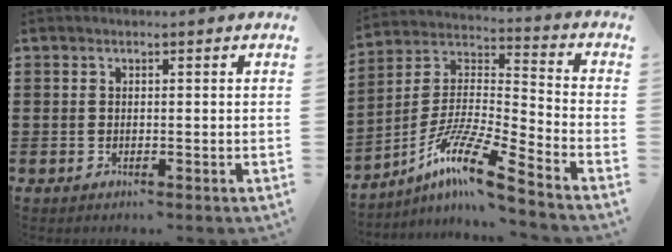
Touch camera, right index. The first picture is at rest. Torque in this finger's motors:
{"motor_torque": [1.31, 0.83, 0.46, 0.09]}